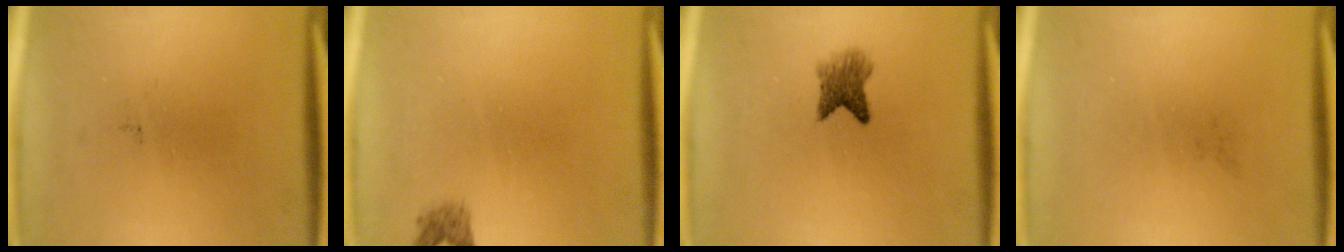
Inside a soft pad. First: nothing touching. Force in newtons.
{"total": 1.4}
{"total": 3.5}
{"total": 0.0}